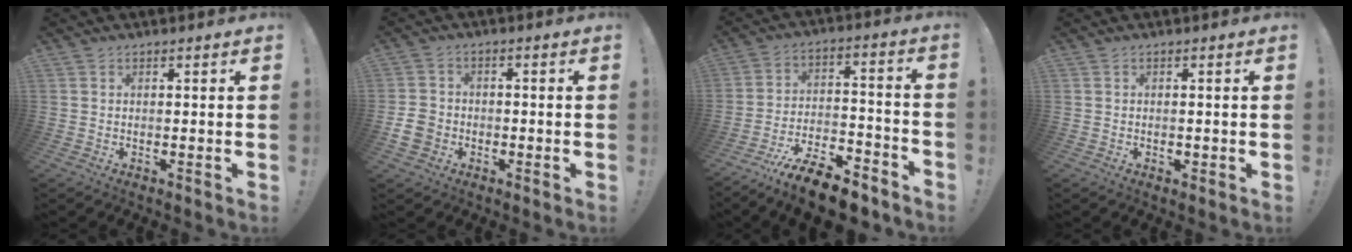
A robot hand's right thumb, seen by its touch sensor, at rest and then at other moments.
{"total": 10.5, "force": [-3.5, 8.9, 4.3], "torque": [-0.078, 0.030, -0.064]}
{"total": 15.0, "force": [-11.8, 4.7, 8.1], "torque": [-0.122, 0.078, -0.202]}
{"total": 0.8, "force": [-0.4, 0.5, 0.4], "torque": [0.001, -0.002, -0.008]}